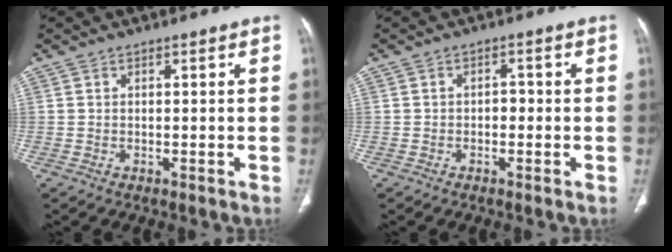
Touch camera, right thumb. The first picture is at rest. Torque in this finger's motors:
{"motor_torque": [0.20, 0.13, 0.38, 0.15, -0.03]}